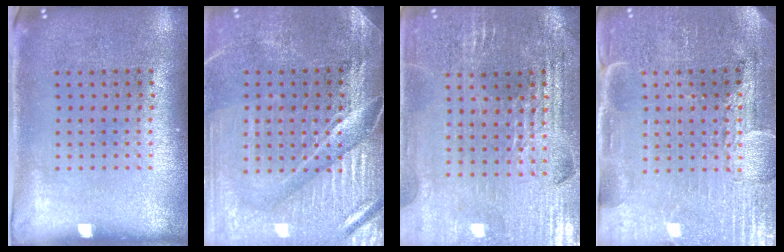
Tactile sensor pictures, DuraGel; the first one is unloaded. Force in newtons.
{"total": 4.4, "press": 3.9, "slide": 1.9}
{"total": 2.9, "press": 2.9, "slide": 0.5}
{"total": 4.0, "press": 3.8, "slide": 1.4}